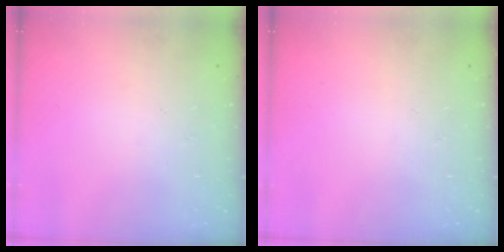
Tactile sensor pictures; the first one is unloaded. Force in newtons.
{"total": 0.0}